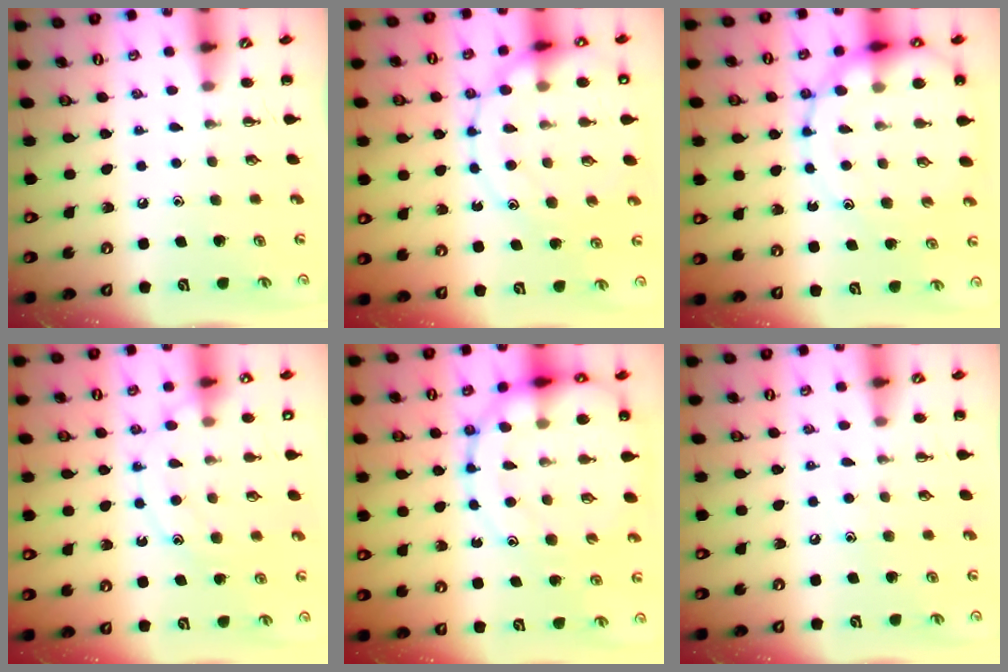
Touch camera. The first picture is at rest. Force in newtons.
{"total": 17.6, "press": 17.5, "slide": 2.2}
{"total": 17.9, "press": 17.3, "slide": 4.3}
{"total": 12.9, "press": 12.9, "slide": 0.6}
{"total": 18.2, "press": 17.9, "slide": 3.4}
{"total": 6.0, "press": 5.9, "slide": 1.4}